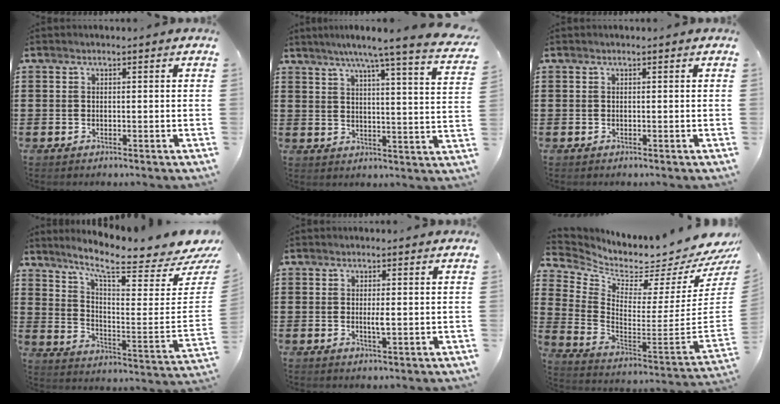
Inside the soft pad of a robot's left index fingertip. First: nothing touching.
{"total": 6.8, "force": [5.6, -1.2, 3.6], "torque": [-0.083, -0.040, 0.088]}
{"total": 0.0}
{"total": 9.0, "force": [7.8, 0.4, 4.4], "torque": [-0.108, -0.071, 0.128]}
{"total": 2.0, "force": [0.1, 0.2, 1.9], "torque": [-0.038, -0.005, 0.001]}
{"total": 1.9, "force": [1.3, 0.6, 1.2], "torque": [-0.035, -0.056, 0.006]}